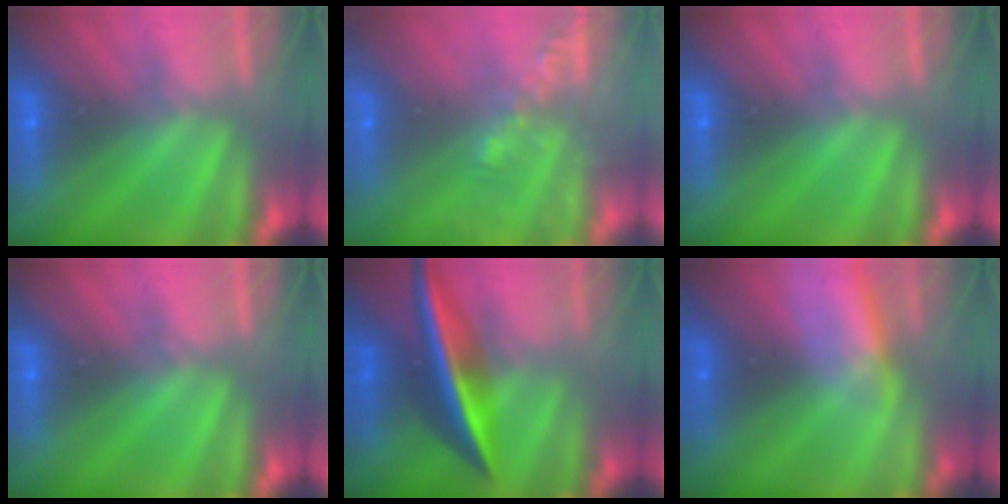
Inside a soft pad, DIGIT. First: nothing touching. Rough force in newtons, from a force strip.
{"total": 9.1}
{"total": 0.0}
{"total": 0.0}
{"total": 2.5}
{"total": 3.3}